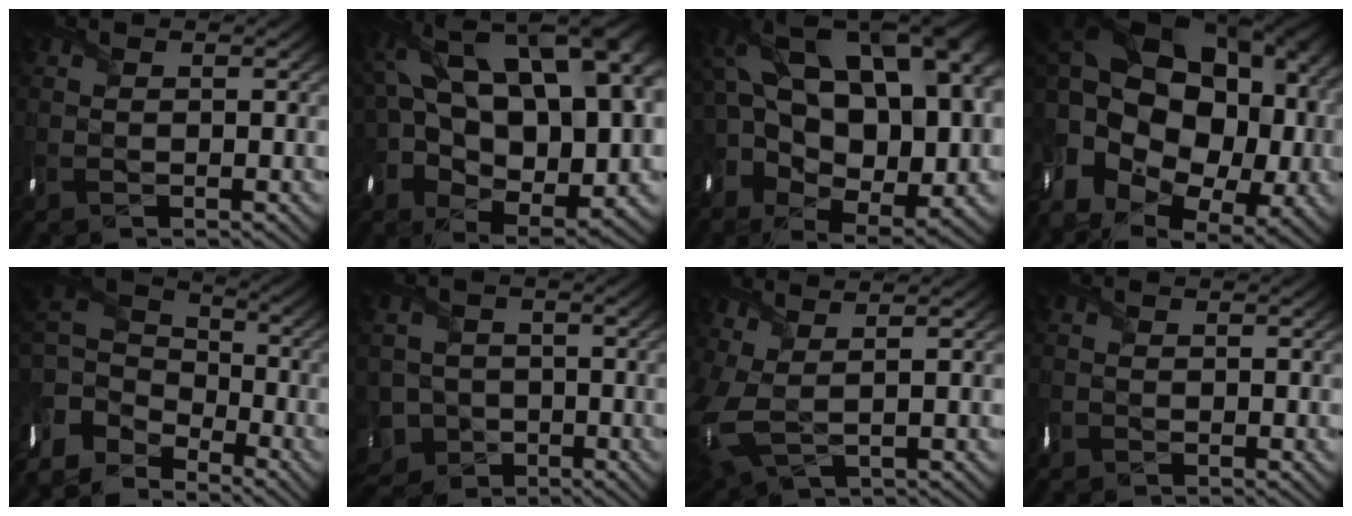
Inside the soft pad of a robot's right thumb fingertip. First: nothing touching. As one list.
[{"total": 21.5, "force": [3.2, 12.3, 17.4], "torque": [-0.316, -0.008, 0.084]}, {"total": 20.3, "force": [1.4, 11.6, 16.6], "torque": [-0.294, -0.016, 0.051]}, {"total": 20.9, "force": [1.4, 15.4, 14.1], "torque": [-0.289, -0.012, 0.027]}, {"total": 6.8, "force": [-3.7, 4.9, 2.9], "torque": [-0.091, -0.008, -0.073]}, {"total": 6.5, "force": [-3.4, 5.2, 1.8], "torque": [-0.039, -0.028, -0.056]}, {"total": 6.8, "force": [1.2, 3.0, 6.0], "torque": [-0.179, -0.011, 0.034]}, {"total": 1.2, "force": [-0.4, 0.0, -1.1], "torque": [0.027, -0.007, -0.007]}]